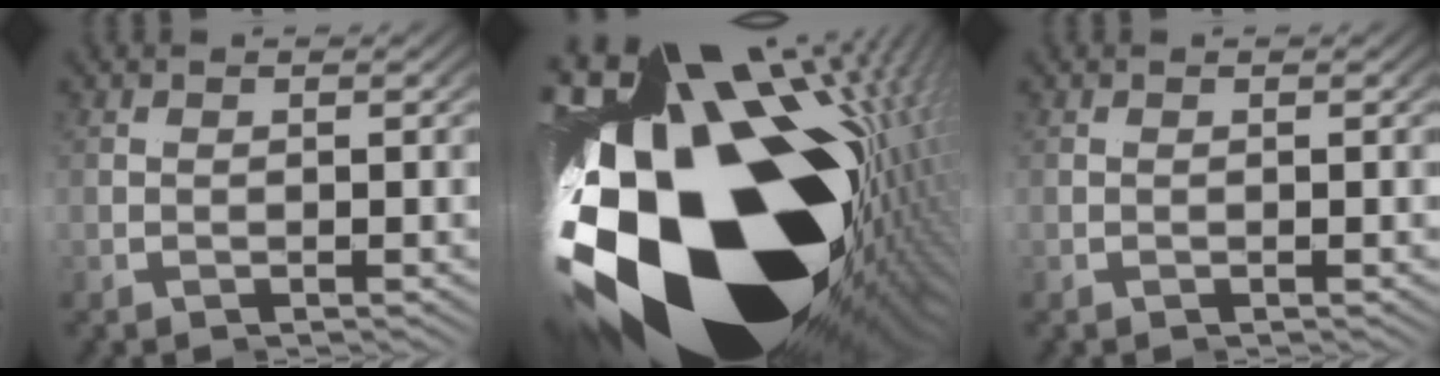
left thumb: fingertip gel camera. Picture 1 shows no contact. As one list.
[{"total": 37.0, "force": [-9.8, 20.4, 29.3], "torque": [-0.548, -0.089, -0.104]}, {"total": 0.0}]